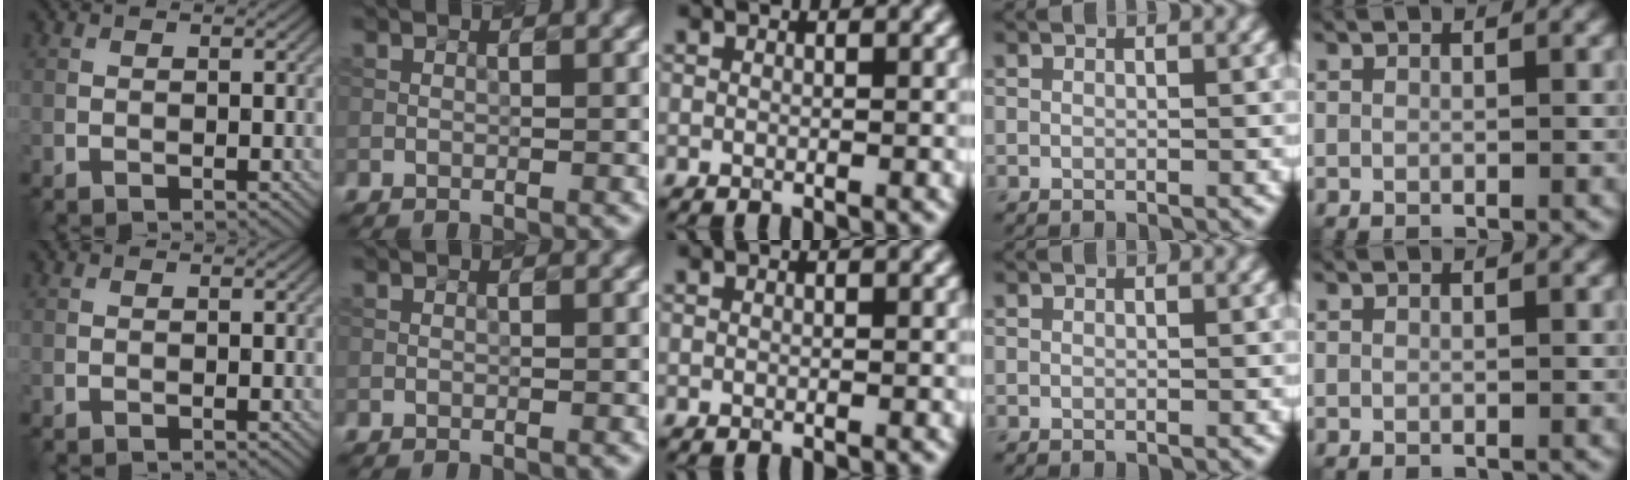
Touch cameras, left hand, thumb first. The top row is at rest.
{}